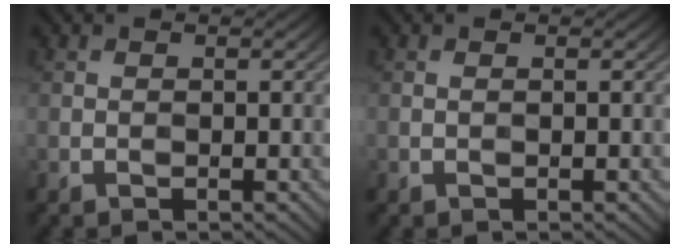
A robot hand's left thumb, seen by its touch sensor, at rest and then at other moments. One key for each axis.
{"total": 0.0}